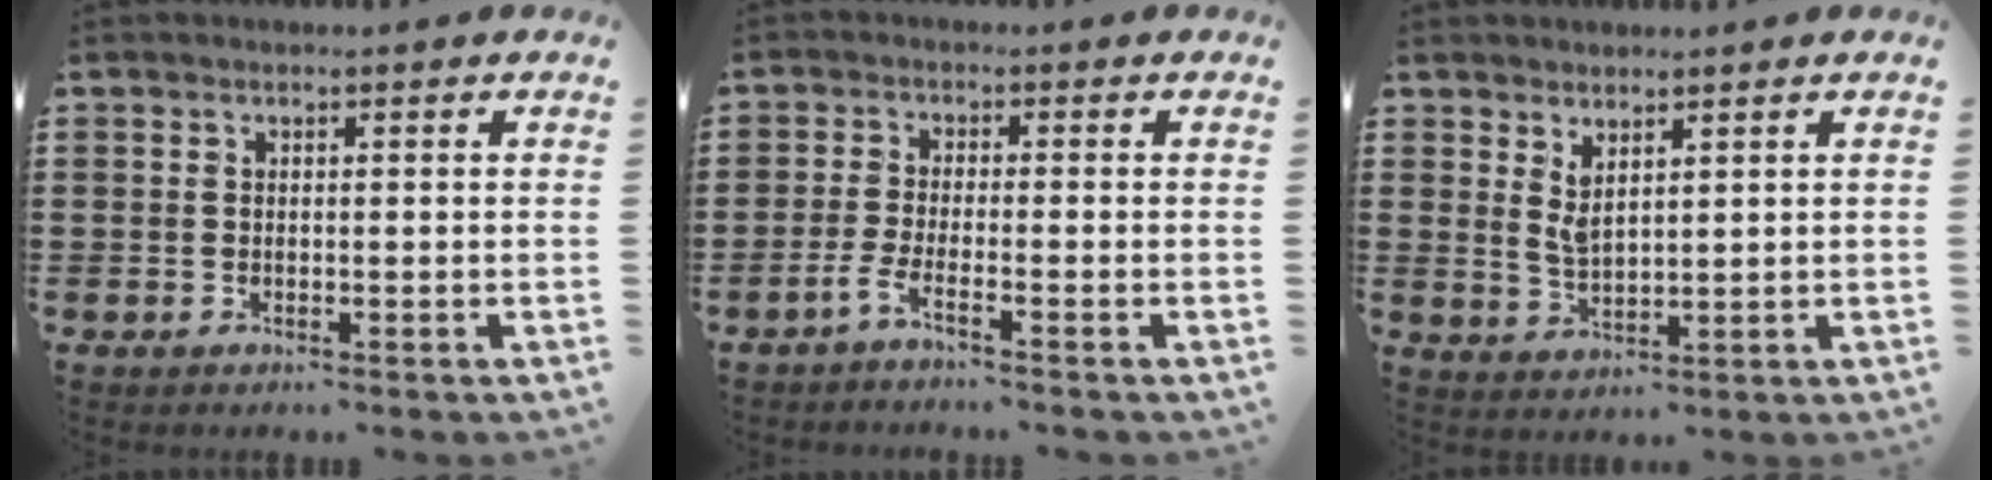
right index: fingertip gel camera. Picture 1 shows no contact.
{"total": 2.7, "force": [-1.9, -0.3, 1.8], "torque": [-0.047, -0.006, -0.042]}
{"total": 2.9, "force": [2.1, 1.0, 1.7], "torque": [-0.037, 0.002, 0.040]}